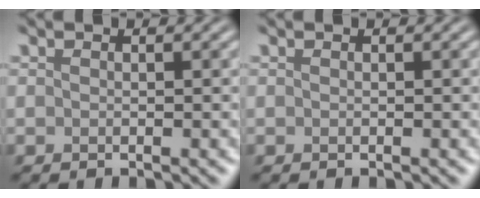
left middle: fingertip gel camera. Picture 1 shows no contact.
{"total": 0.0}